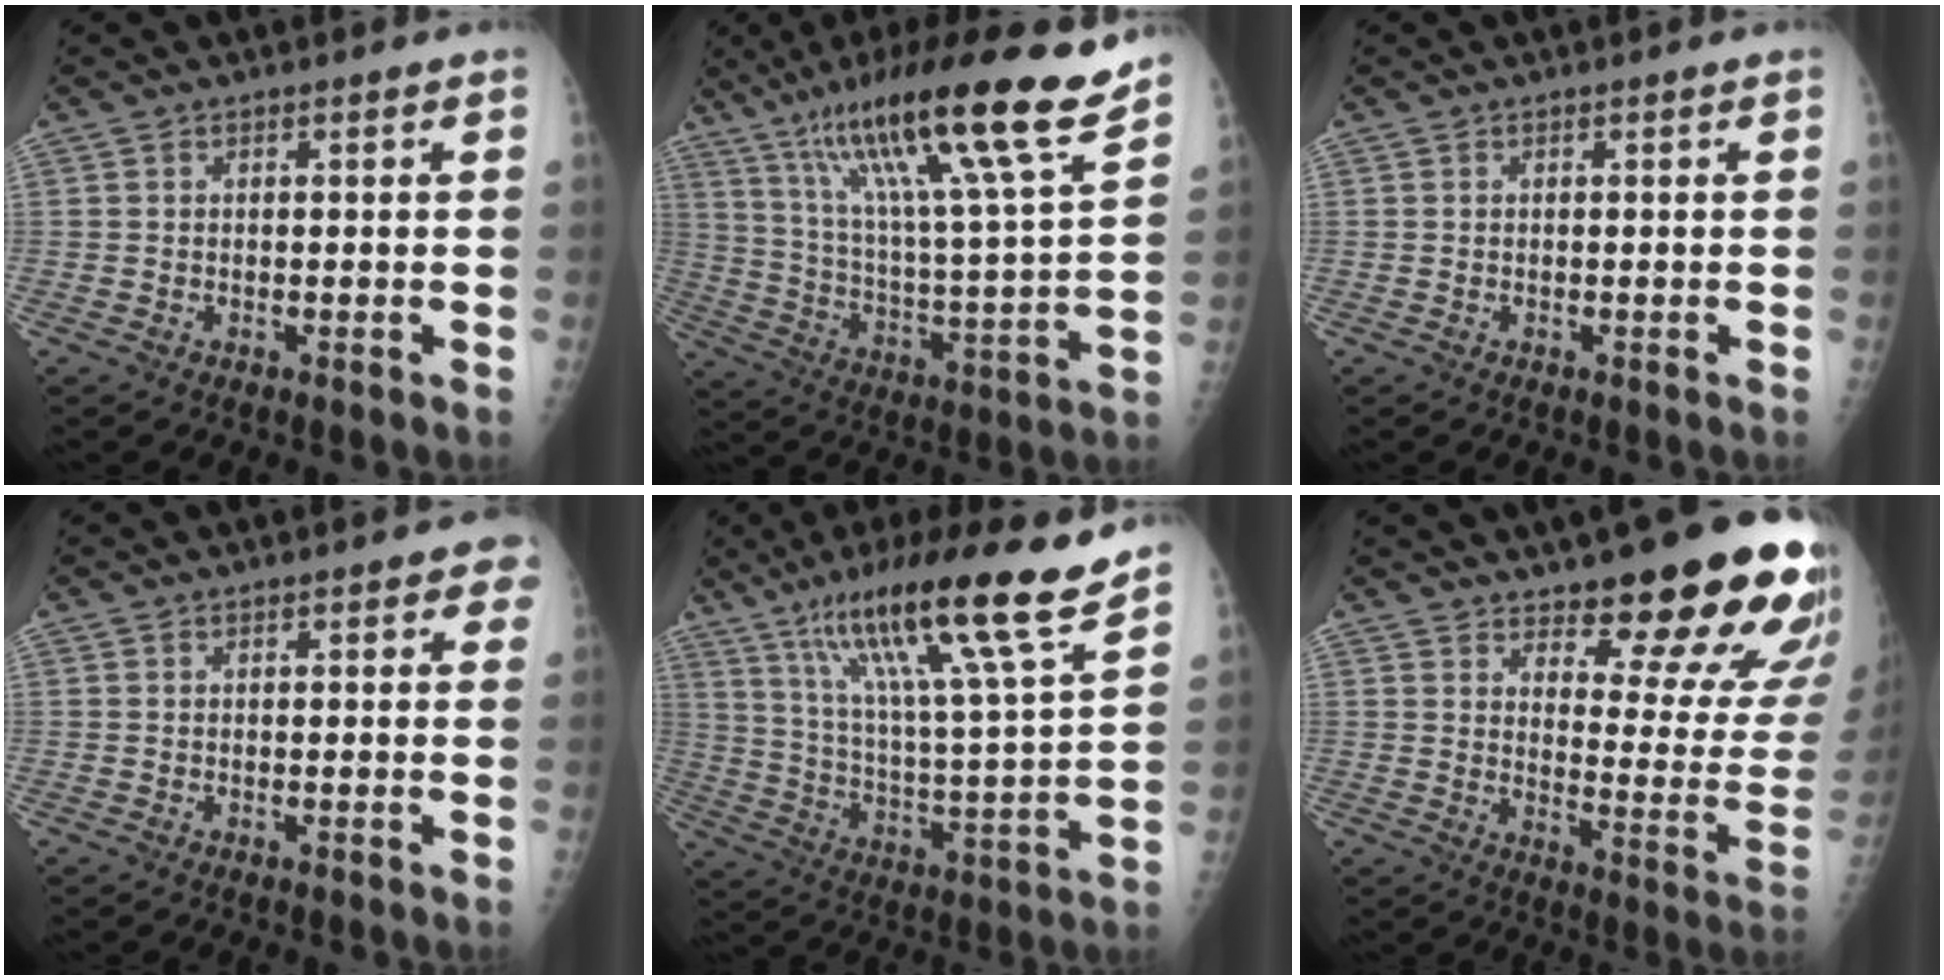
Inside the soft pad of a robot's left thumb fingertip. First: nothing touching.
{"total": 23.8, "force": [15.8, 1.9, 17.8], "torque": [-0.281, -0.053, 0.268]}
{"total": 0.0}
{"total": 2.1, "force": [1.1, 1.1, 1.5], "torque": [0.001, 0.001, 0.008]}
{"total": 21.2, "force": [14.3, 1.0, 15.7], "torque": [-0.246, -0.057, 0.242]}
{"total": 21.3, "force": [15.2, 5.9, 13.7], "torque": [-0.138, -0.100, 0.198]}